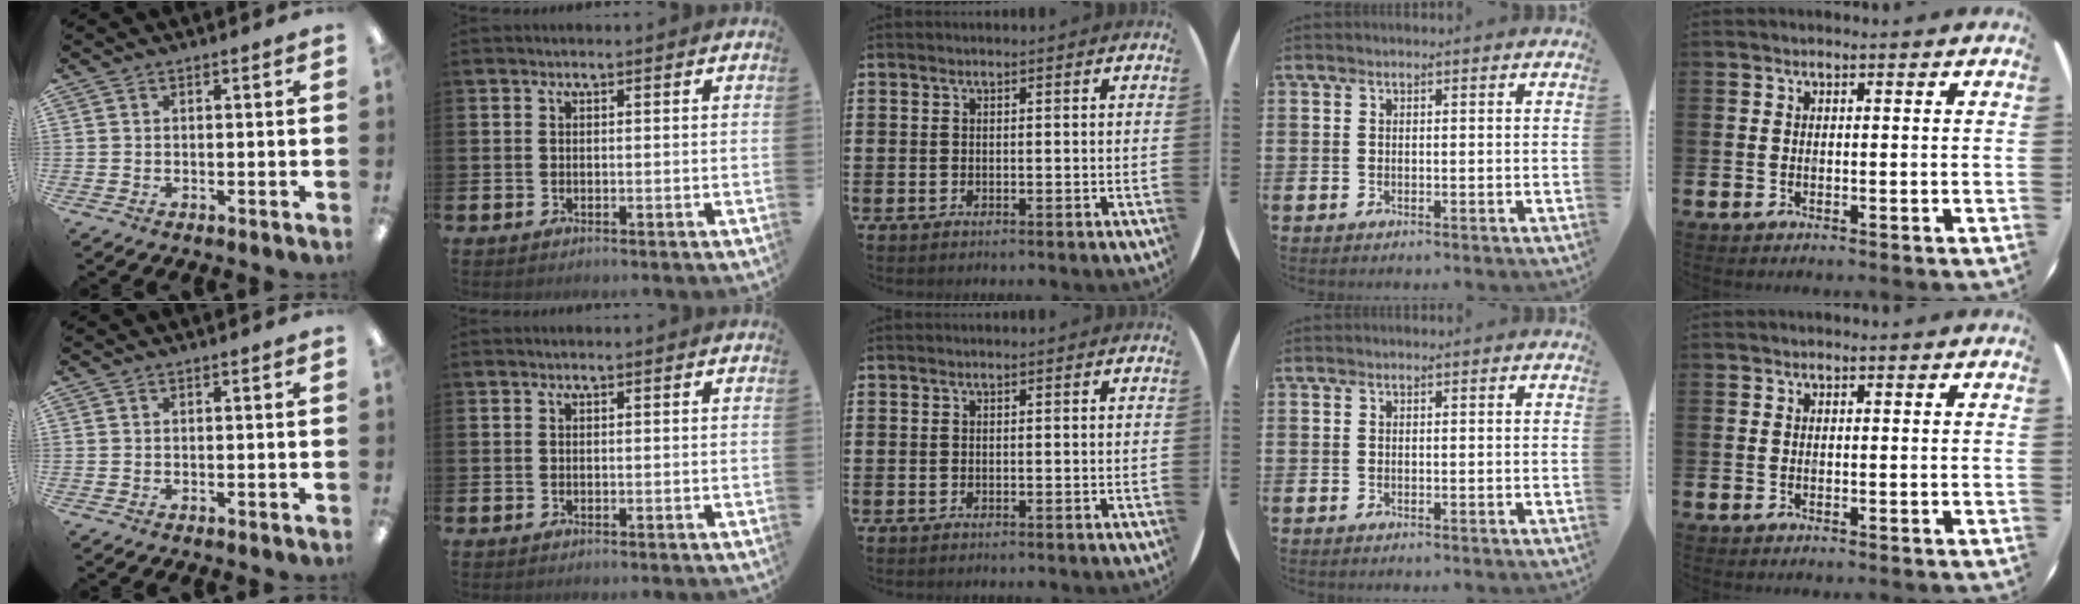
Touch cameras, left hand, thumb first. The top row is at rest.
{}